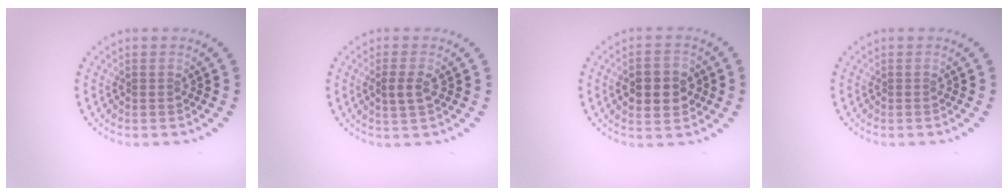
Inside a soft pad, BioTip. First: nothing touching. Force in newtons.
{"total": 1.9, "press": 1.8, "slide": 0.6}
{"total": 4.4, "press": 4.4, "slide": 0.1}
{"total": 0.0}